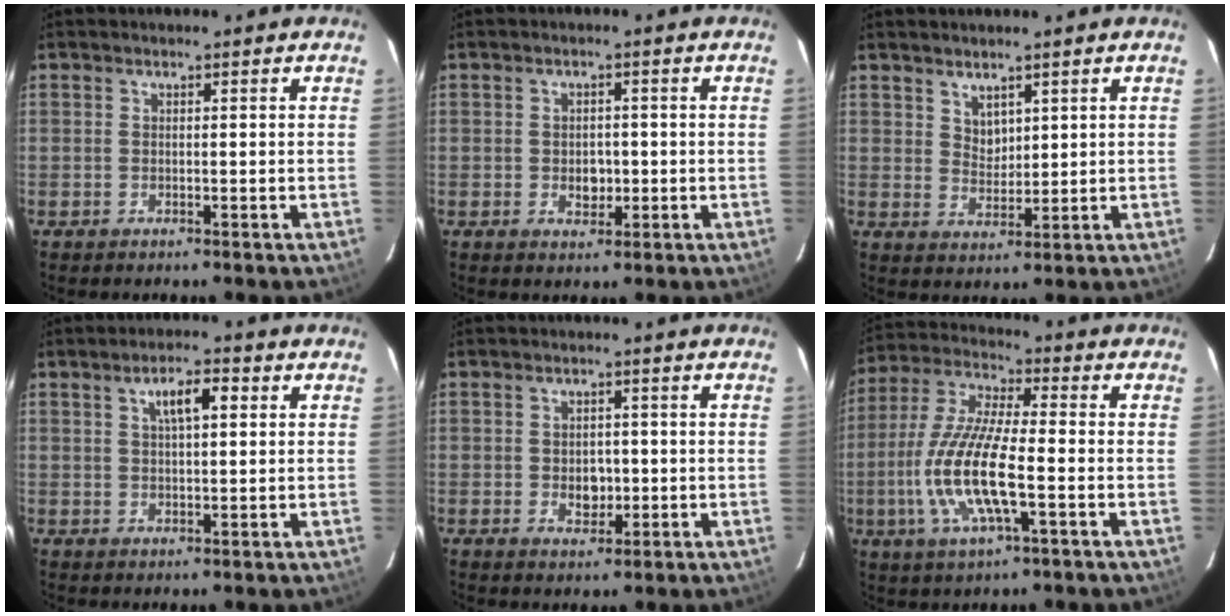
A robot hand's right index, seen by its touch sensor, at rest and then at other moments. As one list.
[{"total": 3.3, "force": [-0.6, 2.6, 2.0], "torque": [-0.033, 0.002, -0.006]}, {"total": 3.5, "force": [2.5, 2.1, 1.3], "torque": [-0.014, 0.001, 0.049]}, {"total": 5.4, "force": [2.0, 1.8, 4.6], "torque": [-0.078, 0.012, 0.036]}, {"total": 3.9, "force": [-0.5, 3.1, 2.4], "torque": [-0.040, 0.002, -0.004]}, {"total": 15.1, "force": [-3.7, 3.7, 14.2], "torque": [-0.295, -0.010, -0.074]}]